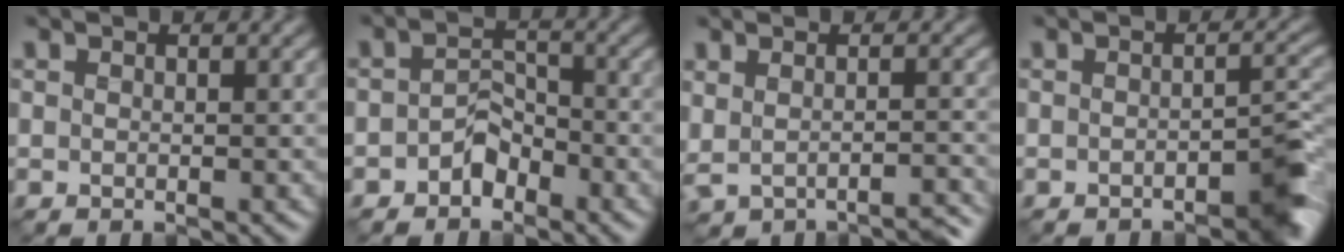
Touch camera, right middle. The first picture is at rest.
{"total": 3.0, "force": [-2.2, 1.7, 1.1], "torque": [-0.007, 0.008, -0.043]}
{"total": 2.3, "force": [-1.3, 0.9, 1.6], "torque": [-0.019, -0.007, -0.016]}
{"total": 4.6, "force": [-2.7, 1.8, 3.3], "torque": [-0.028, -0.003, -0.043]}